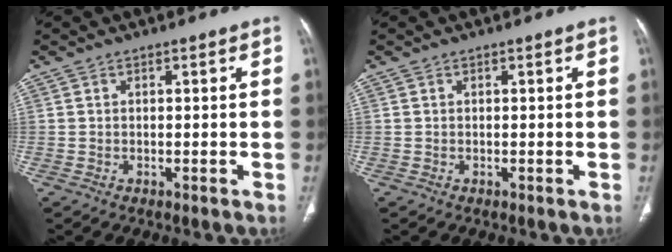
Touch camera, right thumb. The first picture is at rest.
{"total": 0.0}